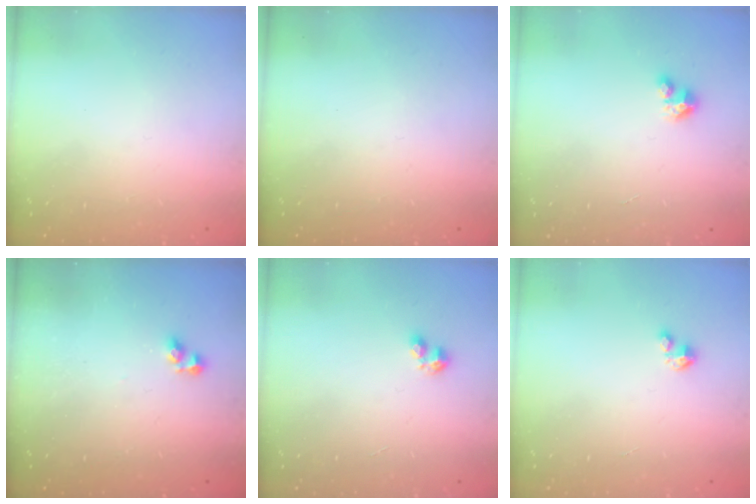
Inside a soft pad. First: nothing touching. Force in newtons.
{"total": 0.0}
{"total": 2.8, "press": 2.8, "slide": 0.2}
{"total": 4.2, "press": 4.1, "slide": 0.2}
{"total": 2.8, "press": 2.8, "slide": 0.5}
{"total": 1.2, "press": 1.2, "slide": 0.2}